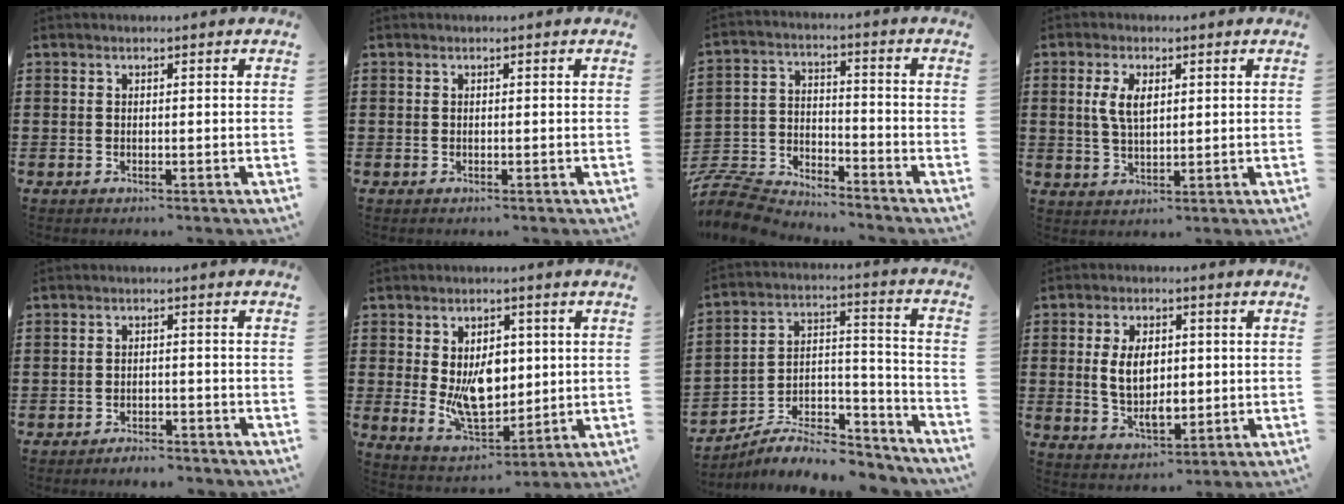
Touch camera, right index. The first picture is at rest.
{"total": 0.0}
{"total": 7.5, "force": [-7.3, 1.7, 1.0], "torque": [-0.038, 0.007, -0.151]}
{"total": 4.8, "force": [1.2, 2.3, 4.0], "torque": [-0.085, 0.010, 0.019]}
{"total": 2.4, "force": [-2.3, 0.3, 0.1], "torque": [-0.009, 0.001, -0.049]}
{"total": 9.0, "force": [0.5, 5.4, 7.1], "torque": [-0.106, 0.001, 0.009]}
{"total": 7.5, "force": [-6.4, 3.0, 2.7], "torque": [-0.040, 0.019, -0.119]}
{"total": 7.2, "force": [0.6, 4.2, 5.7], "torque": [-0.097, 0.002, 0.004]}